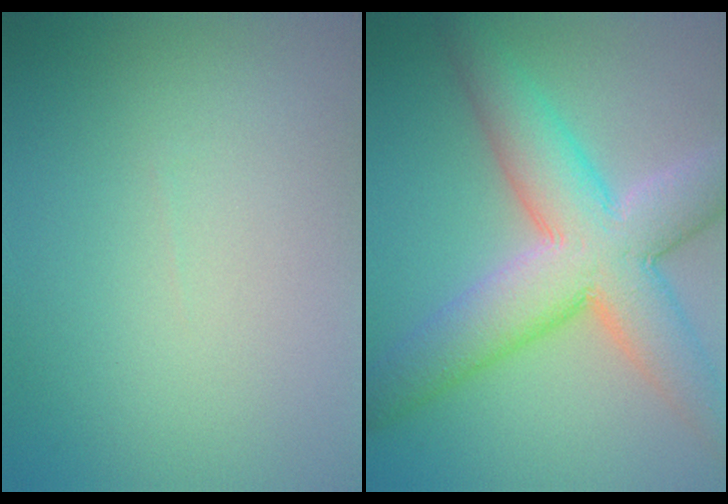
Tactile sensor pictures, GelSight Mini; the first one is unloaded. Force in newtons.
{"total": 10.1, "press": 10.1, "slide": 0.7}